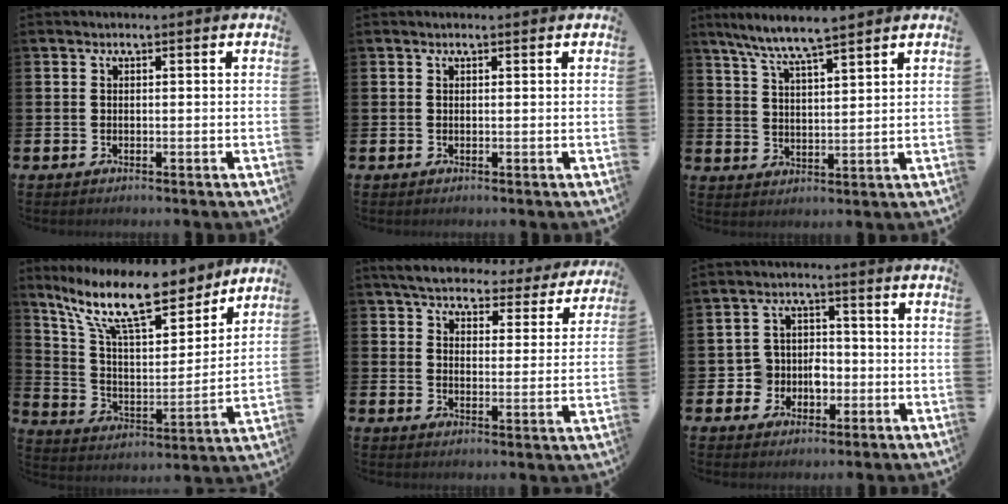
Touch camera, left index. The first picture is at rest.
{"total": 0.0}
{"total": 6.6, "force": [6.2, 0.0, 2.3], "torque": [-0.067, -0.025, 0.111]}
{"total": 14.4, "force": [11.3, 4.3, 7.9], "torque": [-0.172, -0.063, 0.196]}
{"total": 5.2, "force": [4.9, 1.3, 1.2], "torque": [-0.044, -0.033, 0.081]}
{"total": 4.5, "force": [-1.3, 4.2, 1.0], "torque": [-0.032, 0.006, -0.029]}